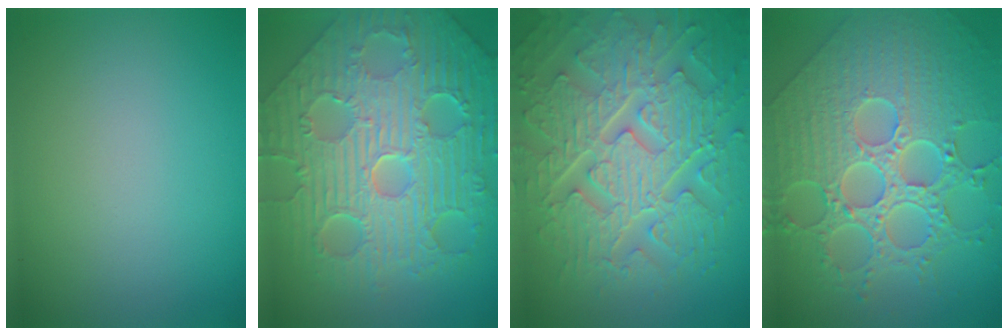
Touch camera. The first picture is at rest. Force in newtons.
{"total": 12.3, "press": 8.2, "slide": 9.2}
{"total": 9.2, "press": 6.8, "slide": 6.2}
{"total": 9.8, "press": 7.2, "slide": 6.6}